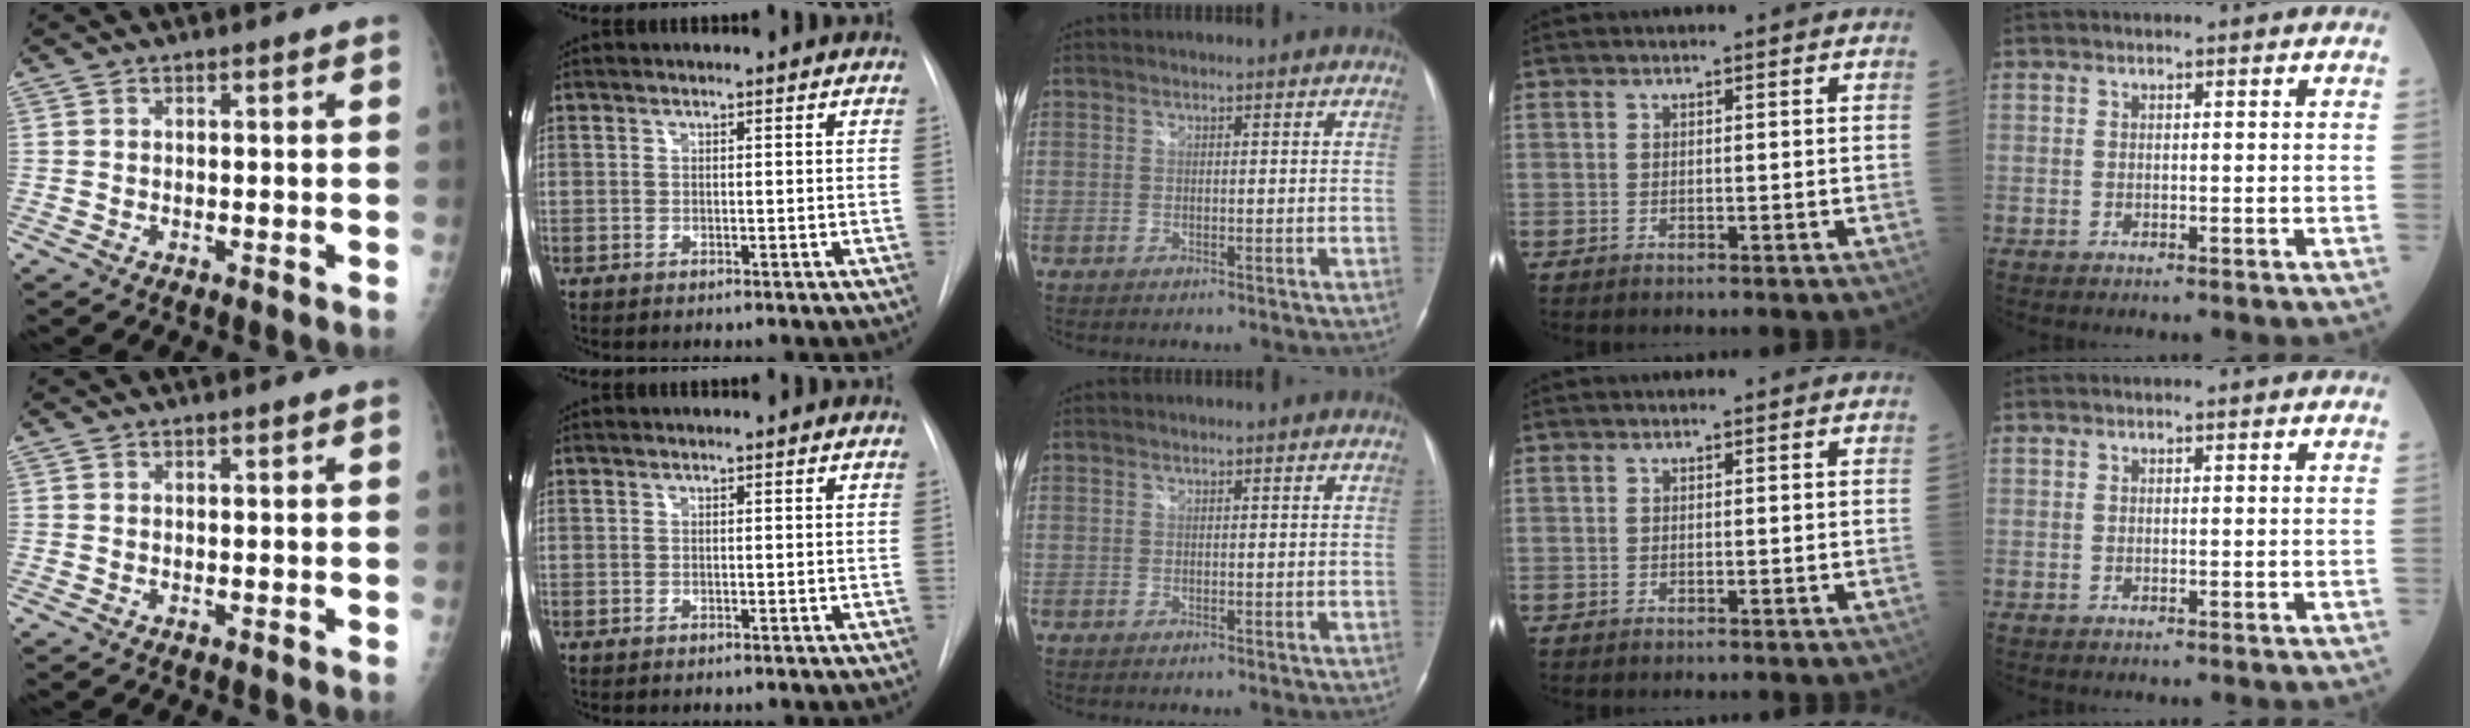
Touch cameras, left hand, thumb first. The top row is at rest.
{}